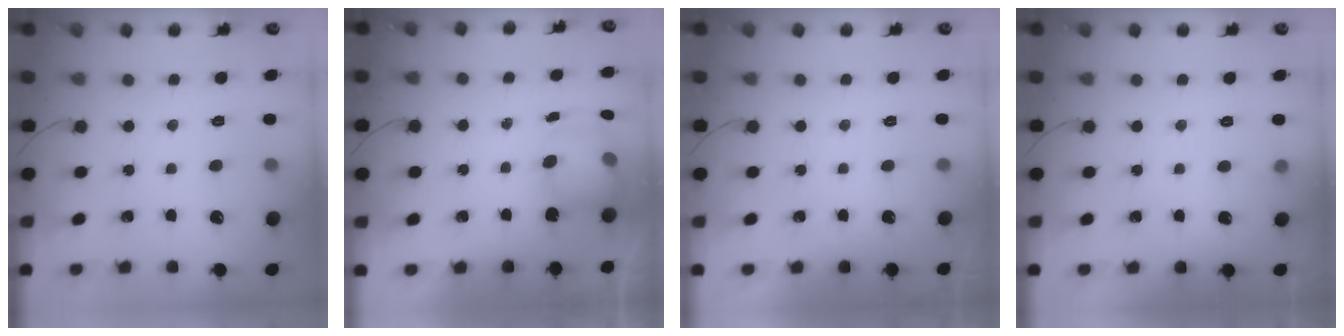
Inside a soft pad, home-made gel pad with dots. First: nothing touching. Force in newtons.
{"total": 6.9, "press": 6.9, "slide": 0.5}
{"total": 0.0}
{"total": 3.3, "press": 2.6, "slide": 2.1}